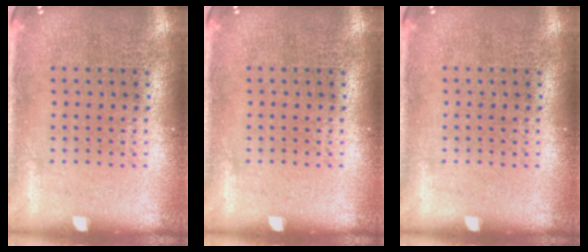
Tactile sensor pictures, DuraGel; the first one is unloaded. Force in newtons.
{"total": 0.0}
{"total": 0.0}